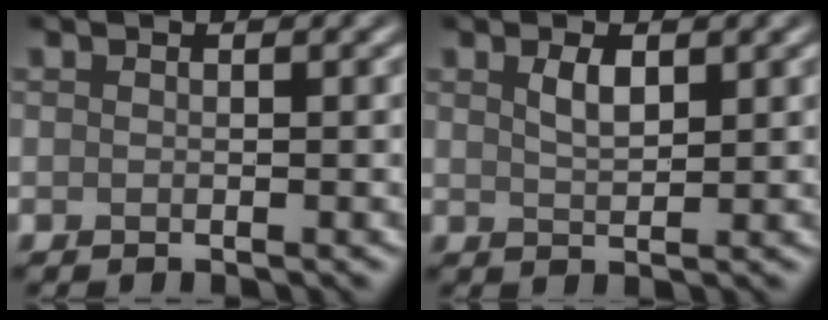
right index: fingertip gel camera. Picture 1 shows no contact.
{"total": 1.8, "force": [0.9, 0.7, 1.4], "torque": [-0.029, 0.000, 0.020]}